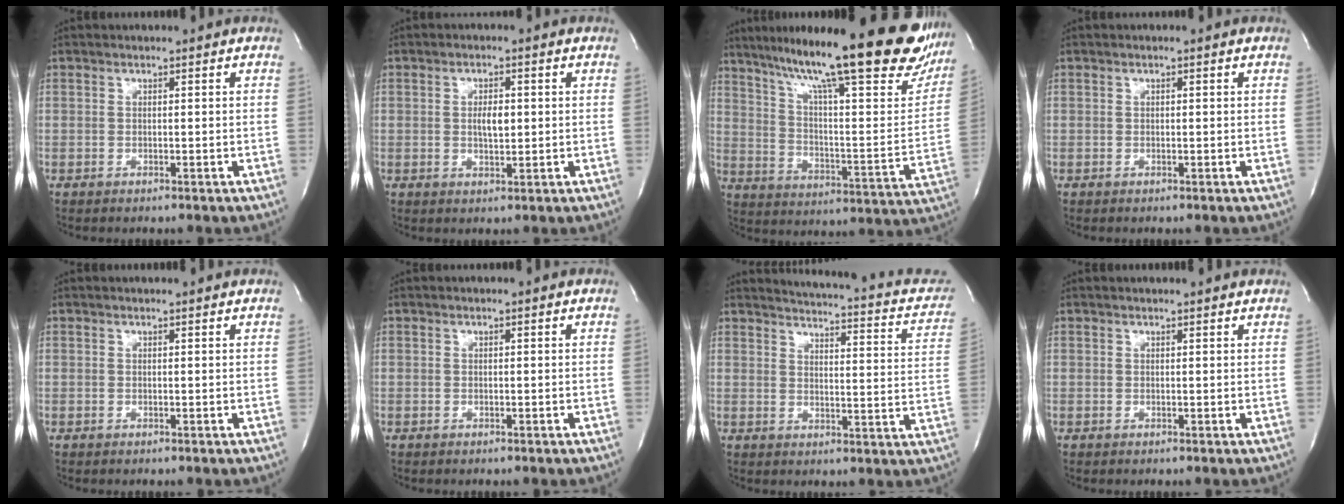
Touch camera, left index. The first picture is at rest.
{"total": 3.3, "force": [0.2, 1.3, 3.0], "torque": [-0.052, 0.000, 0.005]}
{"total": 30.4, "force": [23.5, 4.6, 18.6], "torque": [-0.271, -0.029, 0.319]}
{"total": 0.0}
{"total": 1.3, "force": [1.3, 0.0, 0.2], "torque": [-0.010, 0.007, 0.014]}
{"total": 0.0}
{"total": 16.2, "force": [13.8, 4.1, 7.3], "torque": [-0.076, -0.017, 0.139]}
{"total": 3.2, "force": [3.1, 0.2, 0.8], "torque": [-0.013, 0.014, 0.031]}